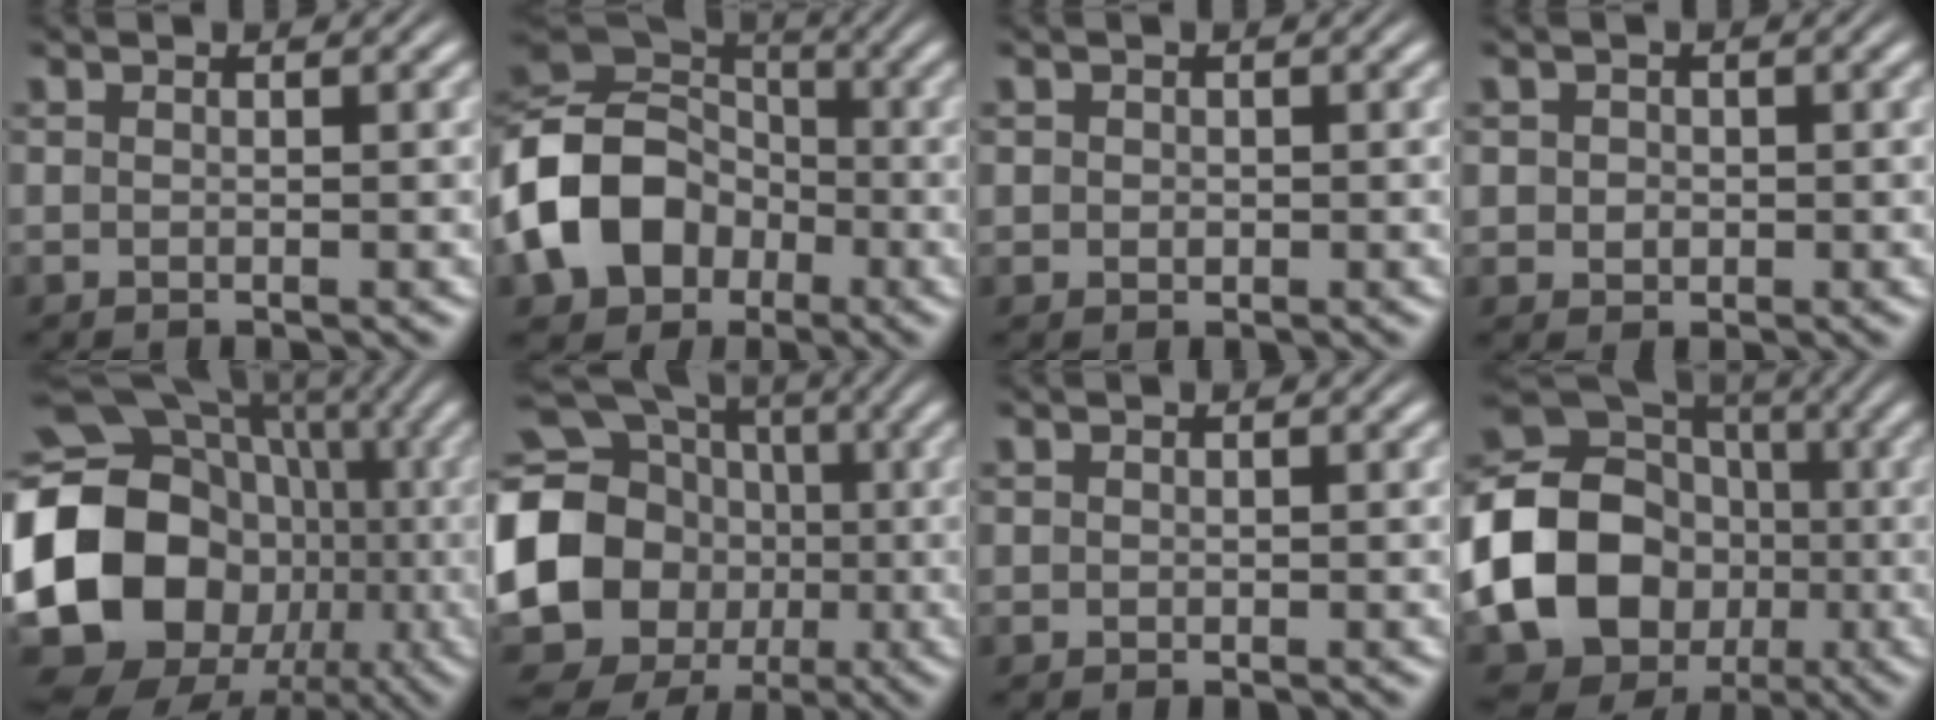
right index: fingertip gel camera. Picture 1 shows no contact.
{"total": 12.1, "force": [-1.5, 10.2, 6.4], "torque": [-0.166, -0.037, -0.016]}
{"total": 1.2, "force": [0.1, 1.1, 0.4], "torque": [-0.015, -0.008, 0.006]}
{"total": 2.1, "force": [0.0, 2.0, 0.7], "torque": [-0.023, -0.008, 0.003]}
{"total": 23.0, "force": [-3.6, 18.9, 12.6], "torque": [-0.280, -0.080, -0.043]}
{"total": 21.3, "force": [-1.1, 19.2, 9.1], "torque": [-0.259, -0.073, -0.021]}
{"total": 0.0}
{"total": 21.4, "force": [-4.0, 18.9, 9.3], "torque": [-0.245, -0.078, -0.056]}